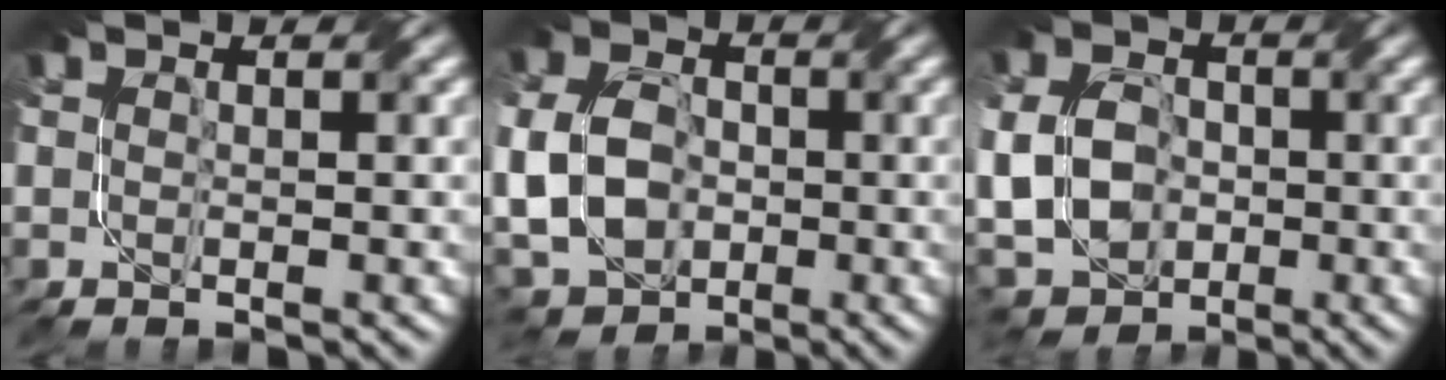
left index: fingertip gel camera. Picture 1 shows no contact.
{"total": 9.6, "force": [-2.3, 6.9, 6.3], "torque": [-0.123, -0.005, -0.058]}
{"total": 10.7, "force": [-2.4, 8.1, 6.5], "torque": [-0.122, -0.006, -0.079]}